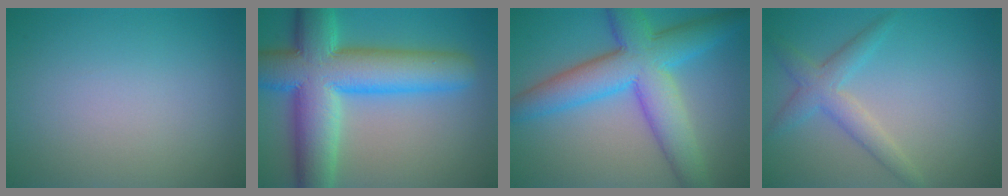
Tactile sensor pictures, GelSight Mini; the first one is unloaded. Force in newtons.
{"total": 12.5, "press": 12.5, "slide": 0.5}
{"total": 9.2, "press": 9.2, "slide": 0.2}
{"total": 2.9, "press": 2.9, "slide": 0.2}